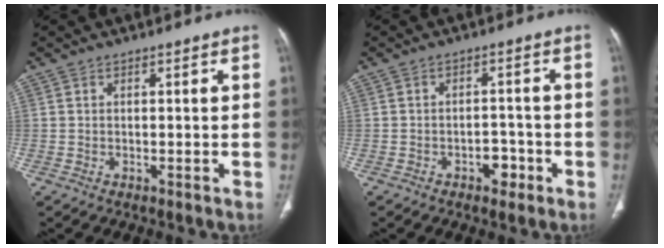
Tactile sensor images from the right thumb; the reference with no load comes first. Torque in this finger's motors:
{"motor_torque": [2.79, 2.22, 0.47, -0.37, -0.01]}